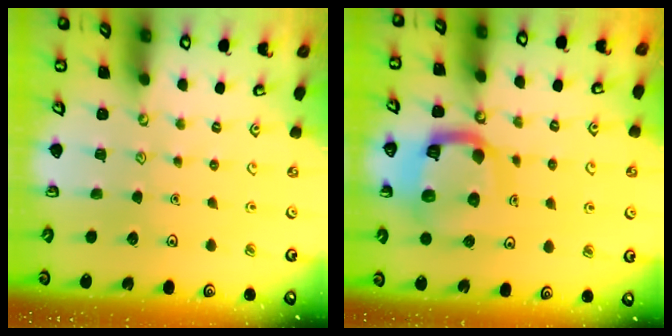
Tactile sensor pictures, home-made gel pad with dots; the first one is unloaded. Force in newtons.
{"total": 13.2, "press": 13.1, "slide": 1.5}